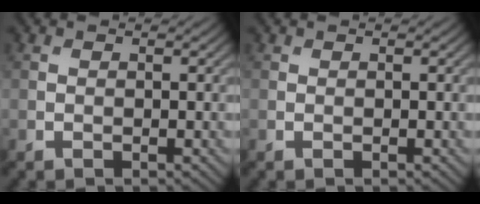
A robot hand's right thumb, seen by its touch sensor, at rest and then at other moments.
{"total": 0.0}